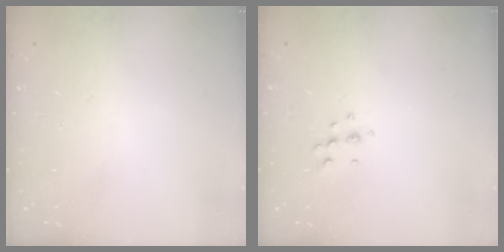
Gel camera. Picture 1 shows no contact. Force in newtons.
{"total": 5.7, "press": 5.6, "slide": 1.0}